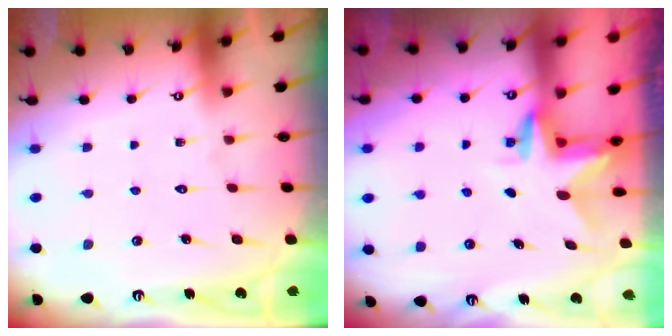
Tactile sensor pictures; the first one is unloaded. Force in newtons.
{"total": 2.9, "press": 2.9, "slide": 0.2}